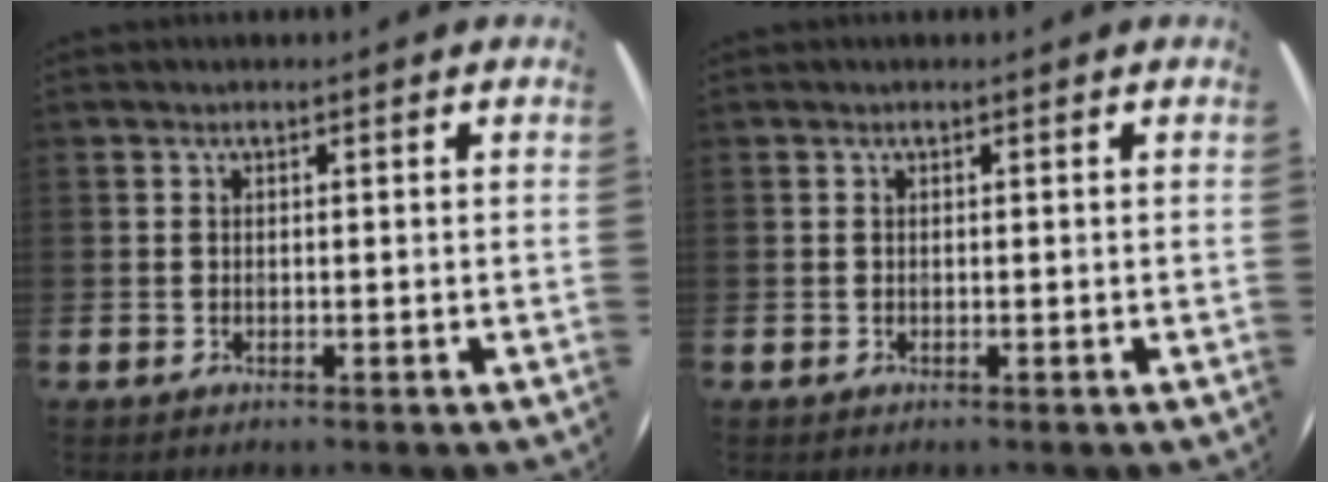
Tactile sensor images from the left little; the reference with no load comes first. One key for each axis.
{"total": 0.0}